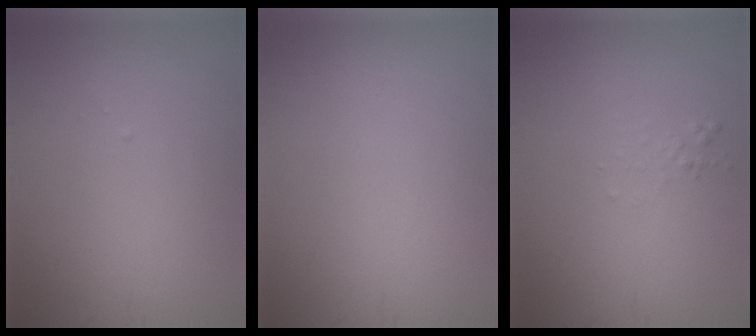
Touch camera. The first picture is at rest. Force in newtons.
{"total": 0.0}
{"total": 0.6, "press": 0.6, "slide": 0.1}